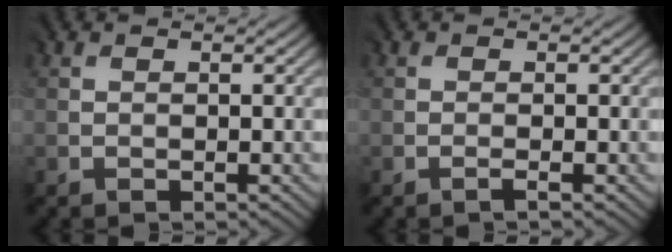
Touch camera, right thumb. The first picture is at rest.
{"total": 0.7, "force": [-0.4, -0.5, 0.3], "torque": [-0.005, 0.000, -0.009]}